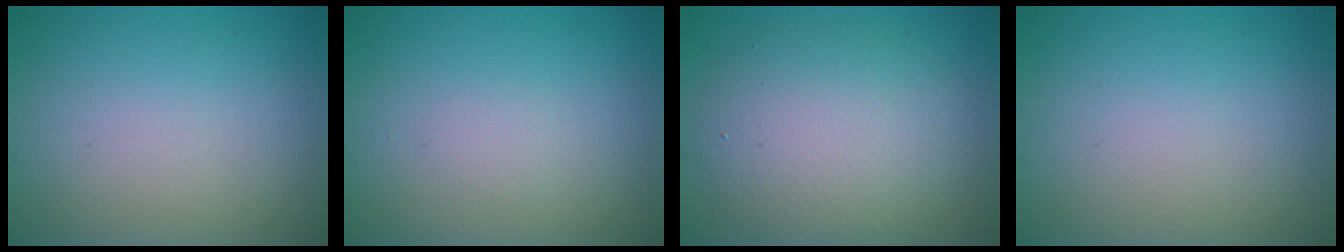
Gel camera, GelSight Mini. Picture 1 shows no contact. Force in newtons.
{"total": 0.6, "press": 0.6, "slide": 0.1}
{"total": 6.8, "press": 6.7, "slide": 0.5}
{"total": 0.0}